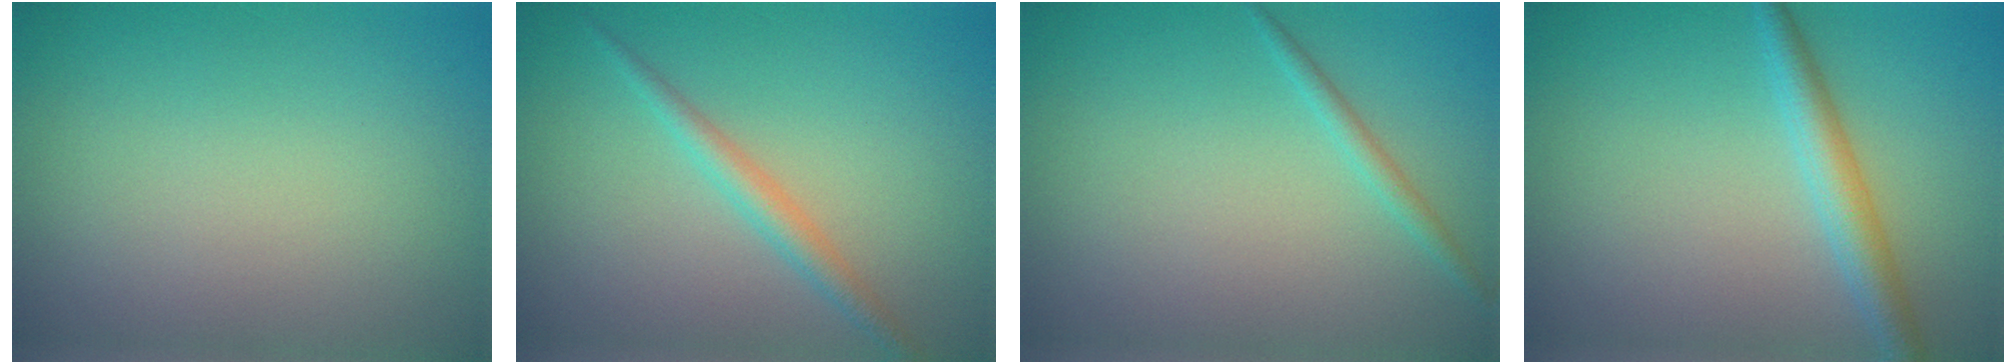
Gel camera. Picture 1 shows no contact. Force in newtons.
{"total": 2.0, "press": 2.0, "slide": 0.1}
{"total": 1.1, "press": 1.1, "slide": 0.0}
{"total": 2.9, "press": 2.9, "slide": 0.1}